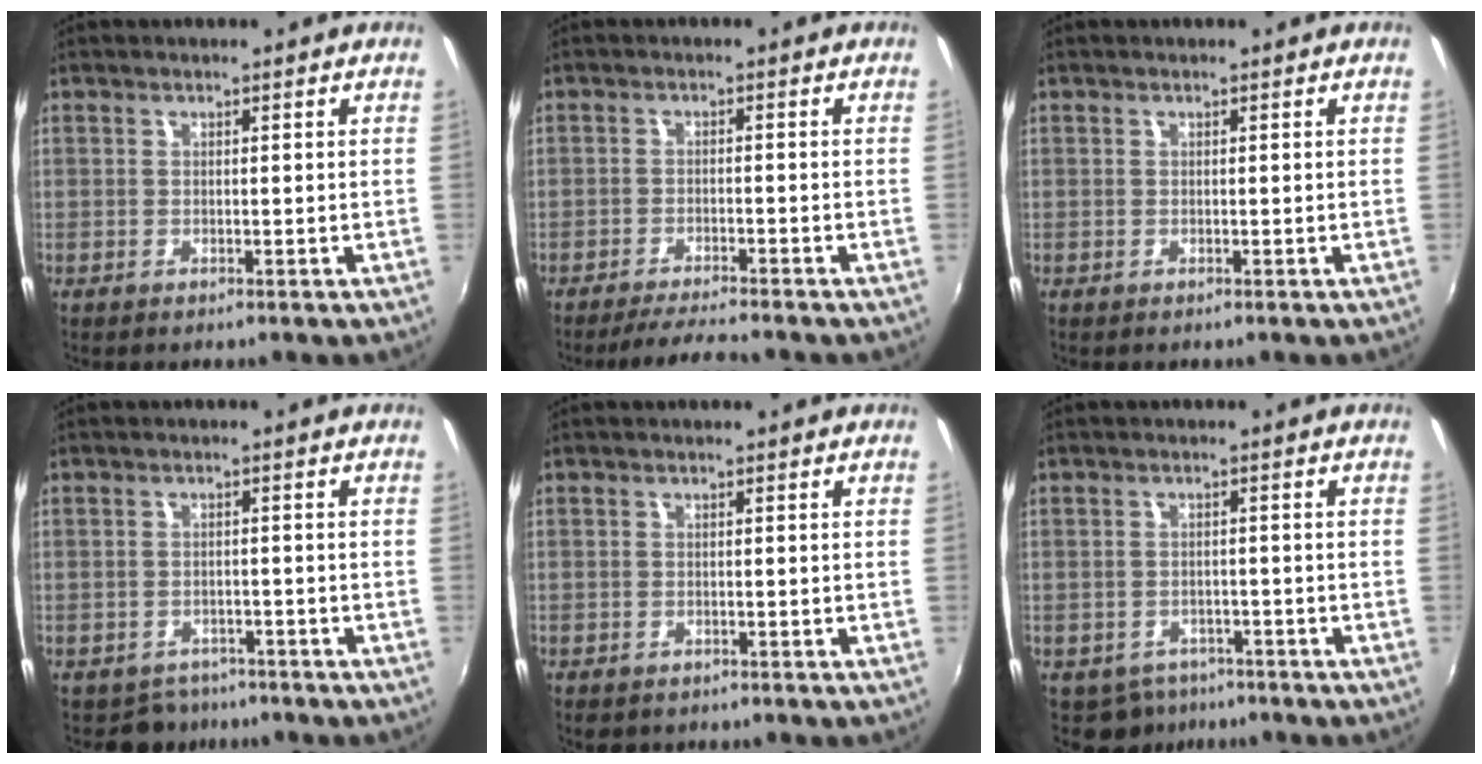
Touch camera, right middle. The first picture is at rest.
{"total": 5.9, "force": [-5.3, 0.1, 2.4], "torque": [-0.064, -0.011, -0.090]}
{"total": 0.0}
{"total": 4.5, "force": [-3.7, 2.6, 0.1], "torque": [-0.015, -0.001, -0.055]}
{"total": 1.8, "force": [-1.3, 1.1, 0.6], "torque": [-0.016, -0.008, -0.018]}
{"total": 4.9, "force": [-3.6, 3.3, 0.8], "torque": [-0.028, -0.004, -0.049]}